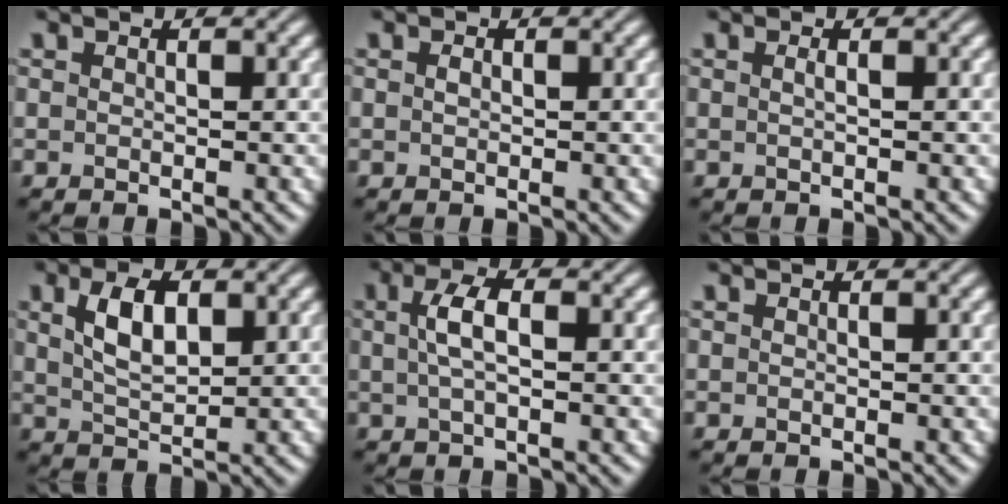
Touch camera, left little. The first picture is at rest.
{"total": 0.6, "force": [0.1, 0.4, 0.4], "torque": [-0.011, 0.001, 0.002]}
{"total": 0.6, "force": [0.1, 0.2, 0.6], "torque": [-0.012, 0.005, 0.001]}
{"total": 4.4, "force": [1.5, 2.2, 3.5], "torque": [-0.074, 0.005, 0.031]}
{"total": 2.9, "force": [0.4, 1.0, 2.7], "torque": [-0.056, 0.008, 0.005]}
{"total": 0.0}